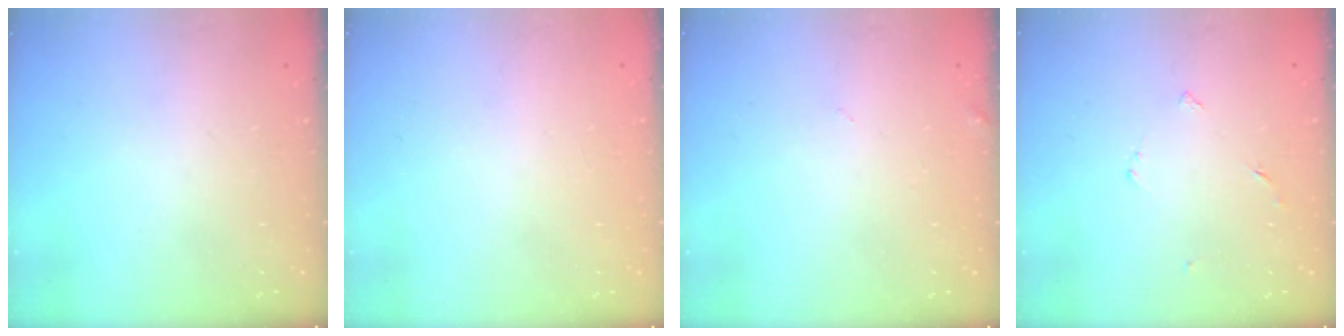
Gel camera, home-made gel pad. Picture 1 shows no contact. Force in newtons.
{"total": 1.8, "press": 1.8, "slide": 0.1}
{"total": 2.2, "press": 2.2, "slide": 0.2}
{"total": 3.2, "press": 3.1, "slide": 0.4}